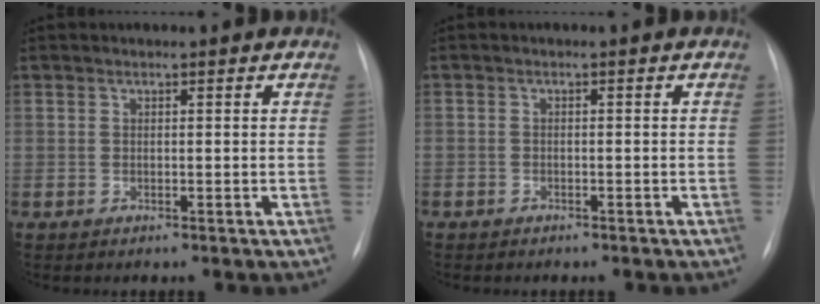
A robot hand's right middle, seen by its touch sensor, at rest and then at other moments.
{"total": 1.6, "force": [-1.3, 0.8, 0.5], "torque": [-0.008, 0.002, -0.012]}